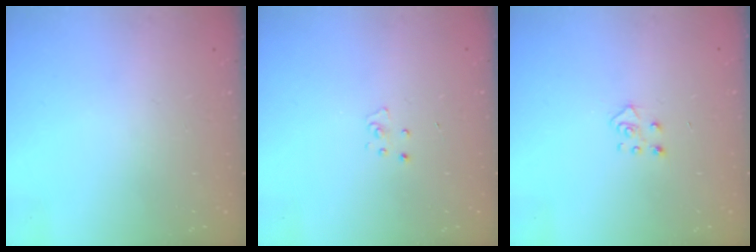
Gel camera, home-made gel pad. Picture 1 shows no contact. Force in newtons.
{"total": 2.7, "press": 2.7, "slide": 0.3}
{"total": 5.5, "press": 5.5, "slide": 0.5}